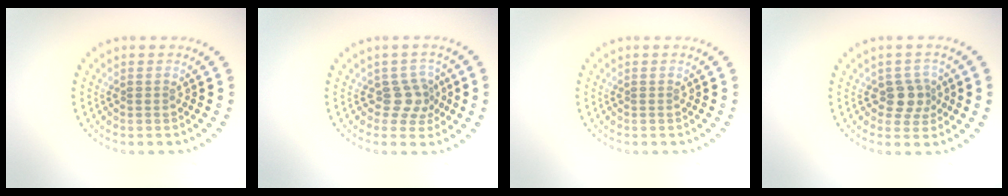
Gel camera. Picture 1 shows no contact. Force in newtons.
{"total": 2.4, "press": 1.8, "slide": 1.6}
{"total": 0.0}
{"total": 2.4, "press": 1.9, "slide": 1.4}